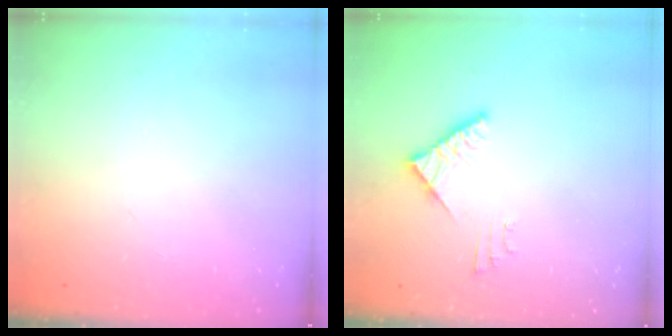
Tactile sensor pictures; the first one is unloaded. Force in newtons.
{"total": 4.4, "press": 4.3, "slide": 0.8}